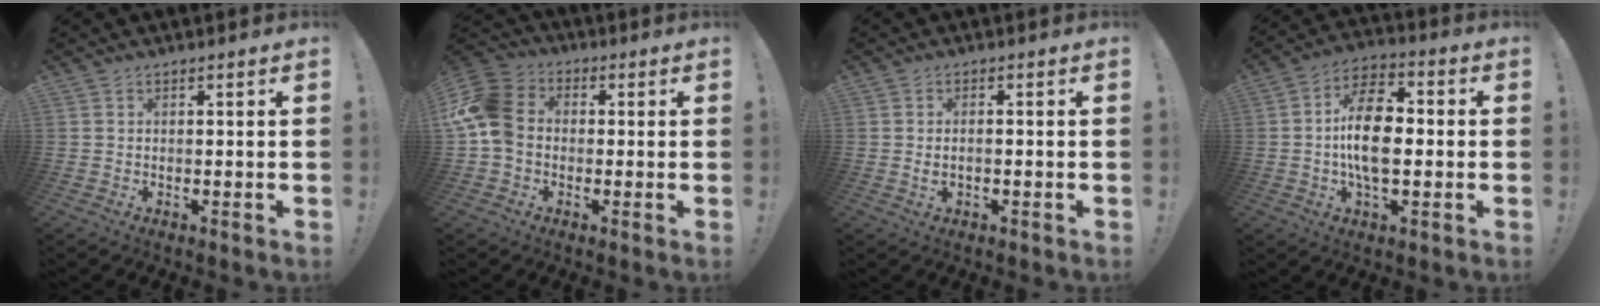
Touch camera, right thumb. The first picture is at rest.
{"total": 13.4, "force": [-0.4, 10.5, 8.3], "torque": [-0.169, 0.023, -0.006]}
{"total": 1.8, "force": [-0.7, 0.4, 1.7], "torque": [-0.027, 0.001, -0.012]}
{"total": 14.4, "force": [-1.0, 7.8, 12.1], "torque": [-0.212, 0.010, -0.021]}